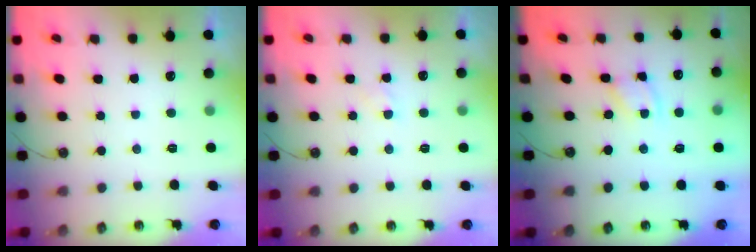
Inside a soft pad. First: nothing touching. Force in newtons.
{"total": 2.9, "press": 2.8, "slide": 0.4}
{"total": 2.5, "press": 2.5, "slide": 0.1}